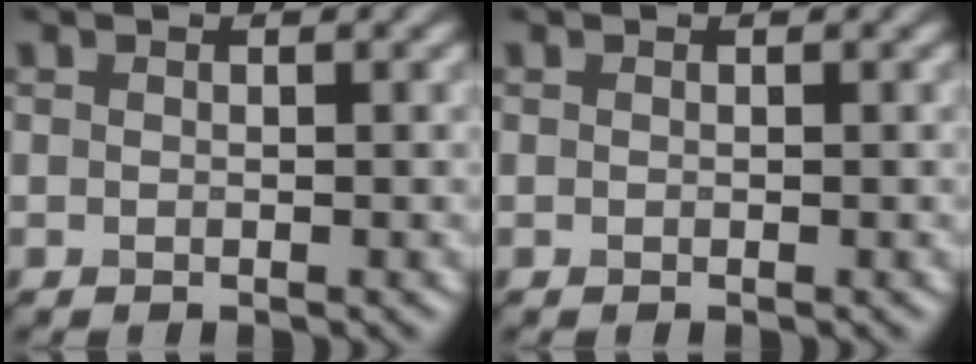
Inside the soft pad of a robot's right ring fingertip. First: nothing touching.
{"total": 0.0}